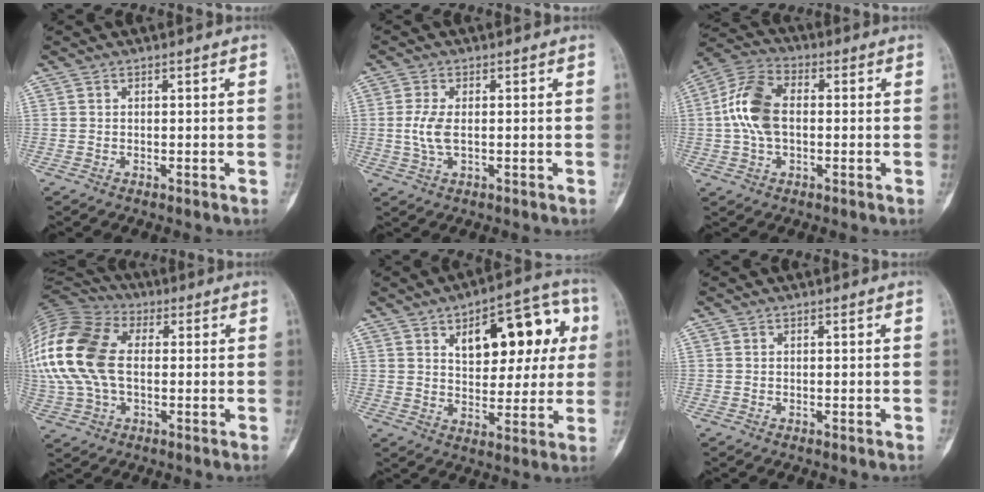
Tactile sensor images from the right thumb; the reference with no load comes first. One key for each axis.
{"total": 4.4, "fx": 0.0, "fy": 2.0, "fz": 3.9, "tx": -0.094, "ty": -0.003, "tz": -0.001}
{"total": 11.2, "fx": 0.3, "fy": 6.7, "fz": 9.0, "tx": -0.185, "ty": 0.025, "tz": -0.001}
{"total": 21.1, "fx": 1.4, "fy": 13.3, "fz": 16.2, "tx": -0.380, "ty": 0.017, "tz": 0.021}
{"total": 17.4, "fx": 5.4, "fy": 9.0, "fz": 13.8, "tx": -0.136, "ty": 0.016, "tz": 0.076}
{"total": 0.0}